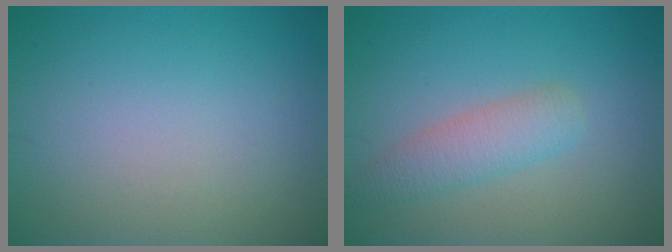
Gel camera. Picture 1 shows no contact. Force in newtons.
{"total": 3.0, "press": 3.0, "slide": 0.2}